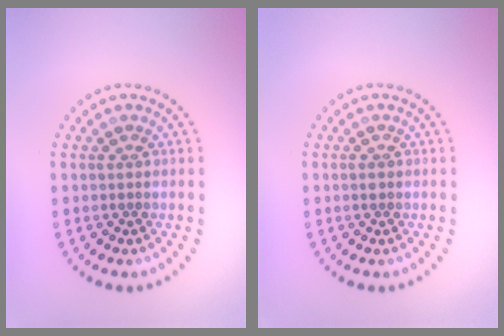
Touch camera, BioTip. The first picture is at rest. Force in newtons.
{"total": 0.7, "press": 0.7, "slide": 0.0}